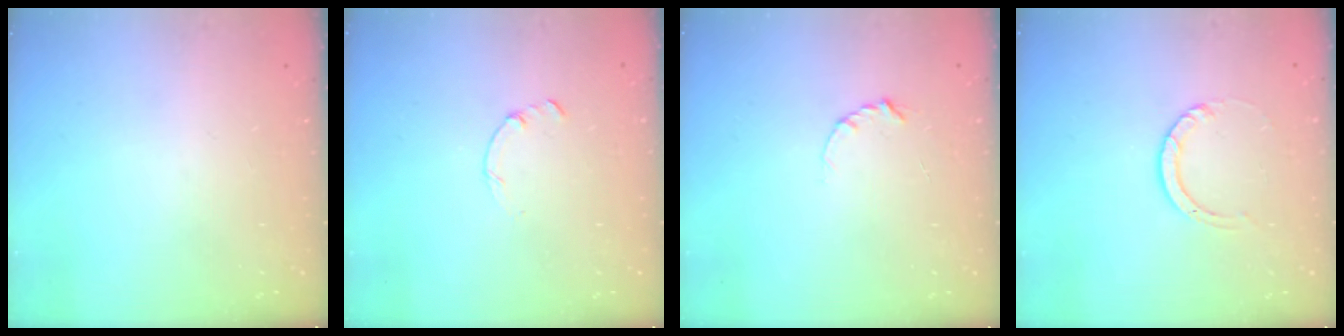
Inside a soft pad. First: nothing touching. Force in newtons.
{"total": 0.0}
{"total": 2.9, "press": 2.9, "slide": 0.3}
{"total": 3.0, "press": 3.0, "slide": 0.3}